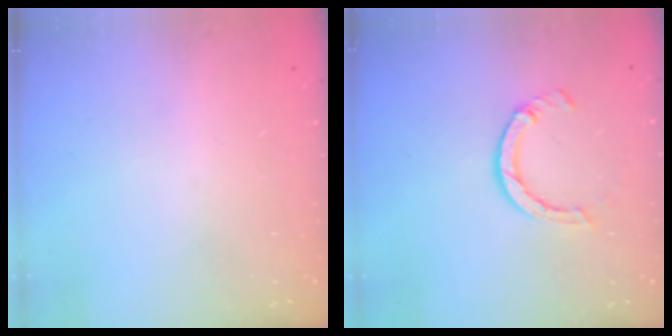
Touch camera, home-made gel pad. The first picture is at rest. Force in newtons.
{"total": 5.8, "press": 5.8, "slide": 0.8}